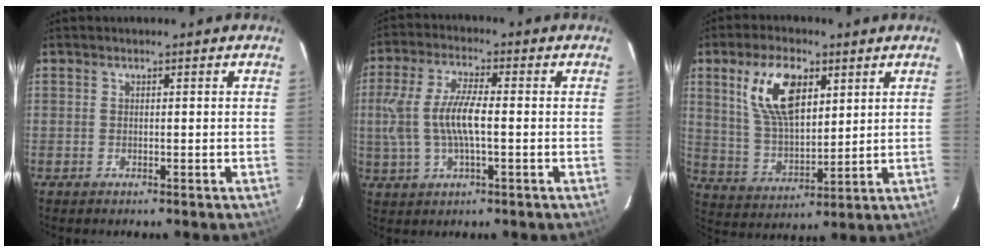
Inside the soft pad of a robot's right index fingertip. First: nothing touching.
{"total": 10.1, "force": [-0.5, 3.4, 9.5], "torque": [-0.196, 0.007, -0.007]}
{"total": 13.3, "force": [5.7, 6.5, 10.1], "torque": [-0.192, 0.013, 0.117]}